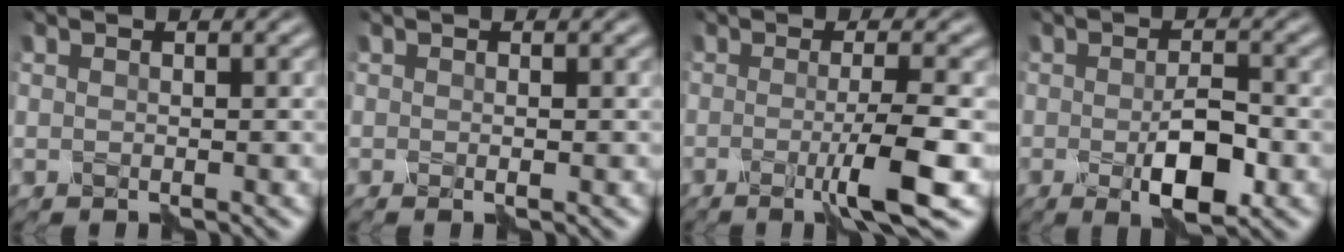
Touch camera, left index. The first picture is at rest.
{"total": 0.0}
{"total": 4.6, "force": [-1.2, 0.5, 4.4], "torque": [-0.062, -0.007, -0.028]}
{"total": 4.6, "force": [-1.6, 1.9, 3.9], "torque": [-0.067, -0.004, -0.025]}